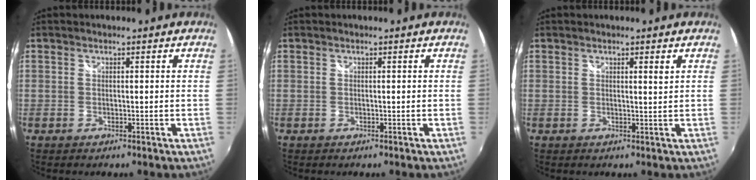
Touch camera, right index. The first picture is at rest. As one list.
[{"total": 0.0}, {"total": 1.3, "force": [0.8, -0.1, 1.0], "torque": [-0.016, 0.000, 0.011]}]